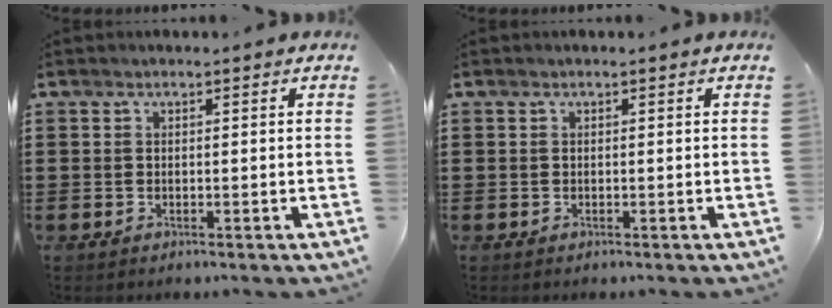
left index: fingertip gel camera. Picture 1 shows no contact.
{"total": 0.0}